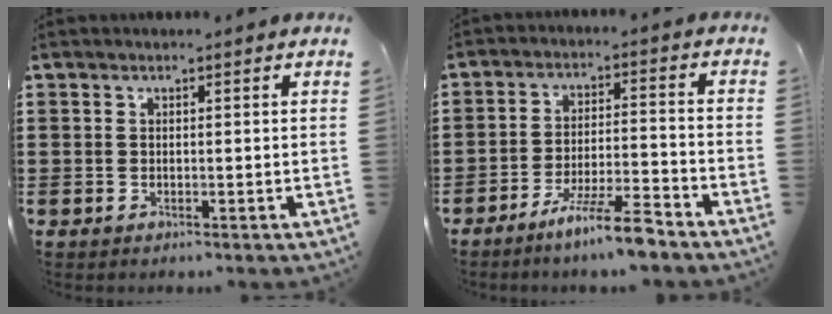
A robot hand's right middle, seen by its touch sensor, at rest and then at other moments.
{"total": 8.1, "force": [-6.4, 0.2, 5.0], "torque": [-0.097, -0.006, -0.120]}